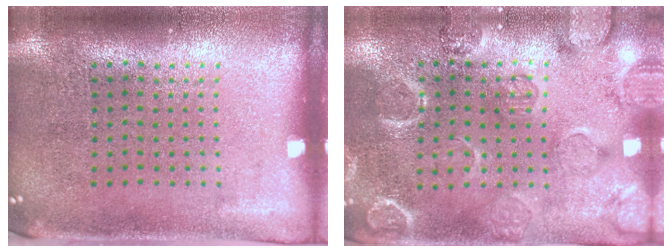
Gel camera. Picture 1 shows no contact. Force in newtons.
{"total": 2.4, "press": 2.2, "slide": 0.9}